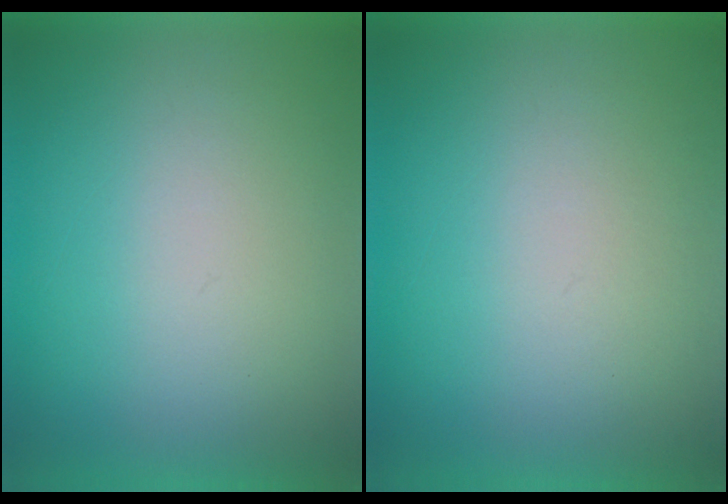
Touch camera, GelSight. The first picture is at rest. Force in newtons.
{"total": 1.1}